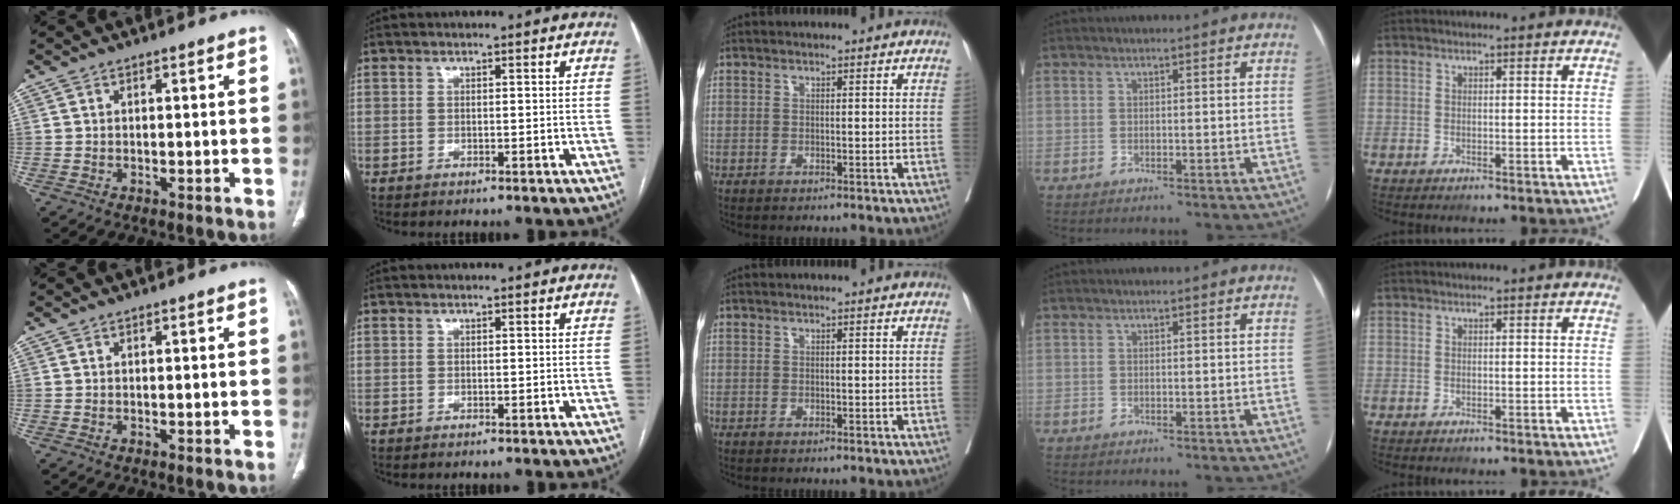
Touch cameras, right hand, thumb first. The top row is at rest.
{}